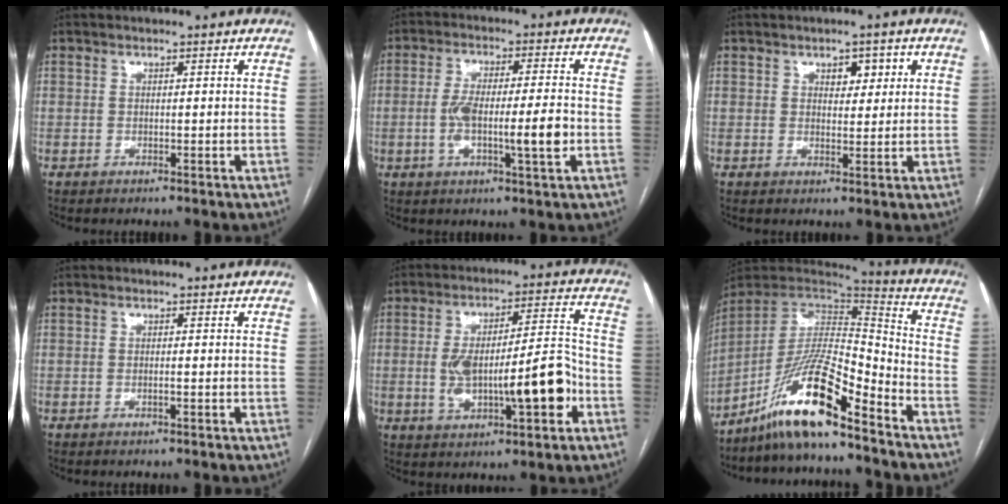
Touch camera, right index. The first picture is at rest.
{"total": 9.5, "force": [-1.8, 1.1, 9.3], "torque": [-0.167, 0.007, -0.029]}
{"total": 2.7, "force": [1.2, 0.7, 2.3], "torque": [-0.039, 0.002, 0.017]}
{"total": 0.6, "force": [-0.2, -0.1, 0.6], "torque": [-0.010, 0.002, -0.002]}
{"total": 15.0, "force": [-3.2, 3.7, 14.2], "torque": [-0.235, 0.026, -0.038]}
{"total": 15.5, "force": [-11.2, 1.7, 10.6], "torque": [-0.201, 0.005, -0.203]}